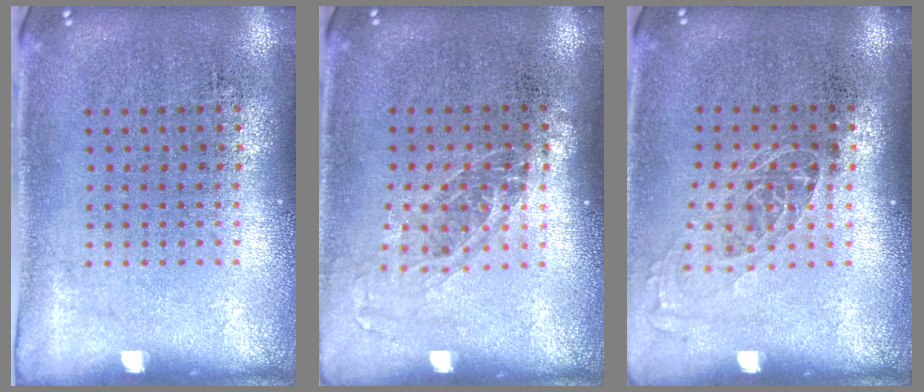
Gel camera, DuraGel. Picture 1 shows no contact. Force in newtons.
{"total": 1.1, "press": 1.0, "slide": 0.6}
{"total": 1.1, "press": 0.9, "slide": 0.6}